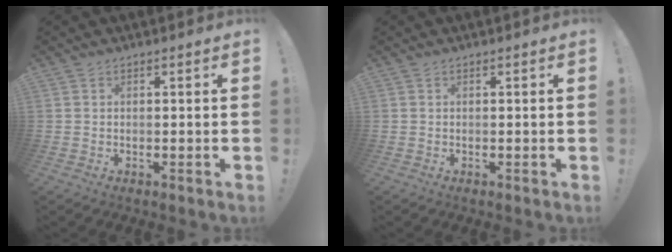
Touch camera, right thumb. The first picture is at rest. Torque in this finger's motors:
{"motor_torque": [0.00, 0.00, 0.00, 0.00, 0.00]}